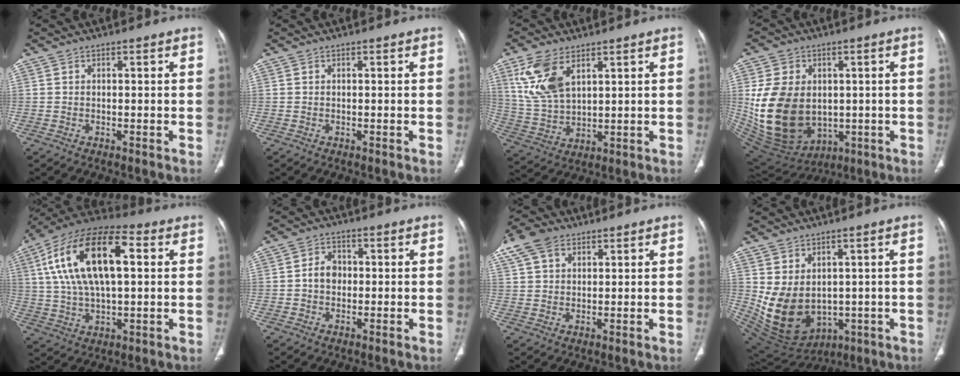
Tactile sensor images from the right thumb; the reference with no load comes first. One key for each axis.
{"total": 0.0}
{"total": 11.1, "fx": 5.3, "fy": 5.8, "fz": 7.8, "tx": -0.162, "ty": -0.015, "tz": 0.117}
{"total": 19.9, "fx": 0.2, "fy": 14.8, "fz": 13.3, "tx": -0.230, "ty": -0.015, "tz": 0.040}
{"total": 21.8, "fx": 5.0, "fy": 10.2, "fz": 18.6, "tx": -0.337, "ty": 0.020, "tz": 0.080}
{"total": 3.9, "fx": -0.1, "fy": 3.2, "fz": 2.3, "tx": -0.026, "ty": 0.010, "tz": -0.007}
{"total": 8.7, "fx": 5.0, "fy": 5.5, "fz": 4.6, "tx": -0.090, "ty": 0.013, "tz": 0.101}
{"total": 13.2, "fx": 0.1, "fy": 9.9, "fz": 8.7, "tx": -0.141, "ty": -0.013, "tz": 0.047}